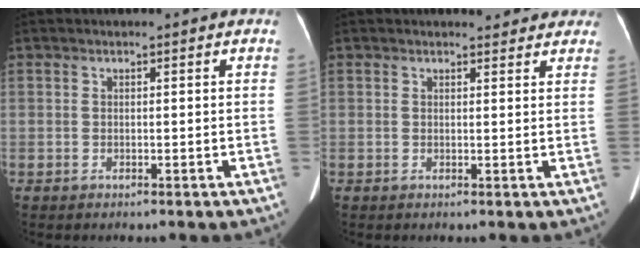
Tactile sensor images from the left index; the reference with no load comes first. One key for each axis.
{"total": 4.9, "fx": 4.5, "fy": 1.6, "fz": 1.1, "tx": 0.000, "ty": 0.002, "tz": 0.039}